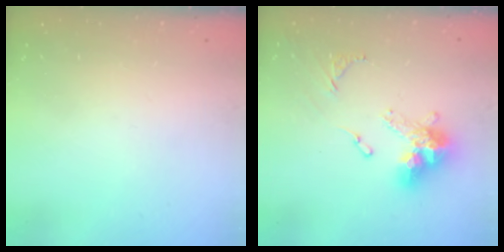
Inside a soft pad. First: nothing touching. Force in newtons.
{"total": 13.8, "press": 13.7, "slide": 1.4}